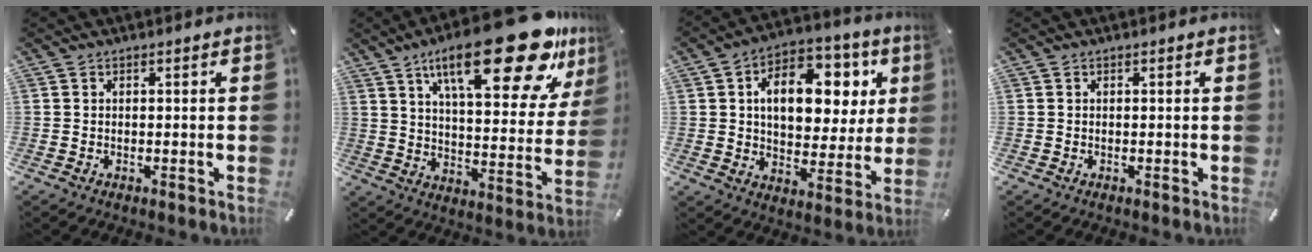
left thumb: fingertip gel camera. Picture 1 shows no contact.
{"total": 26.8, "force": [16.3, 8.8, 19.4], "torque": [-0.286, -0.096, 0.259]}
{"total": 15.7, "force": [4.7, 10.5, 10.7], "torque": [-0.152, -0.010, 0.081]}
{"total": 0.0}